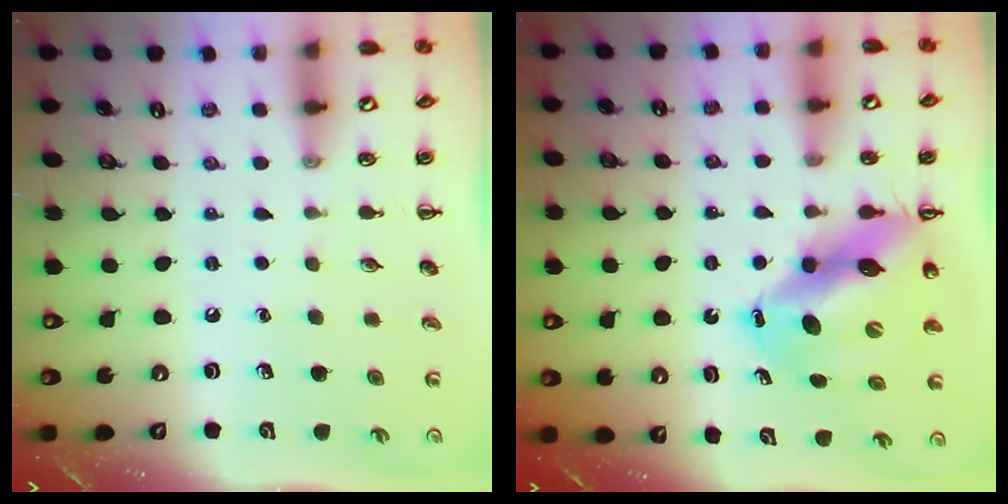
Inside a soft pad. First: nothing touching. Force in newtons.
{"total": 13.0, "press": 12.5, "slide": 3.7}